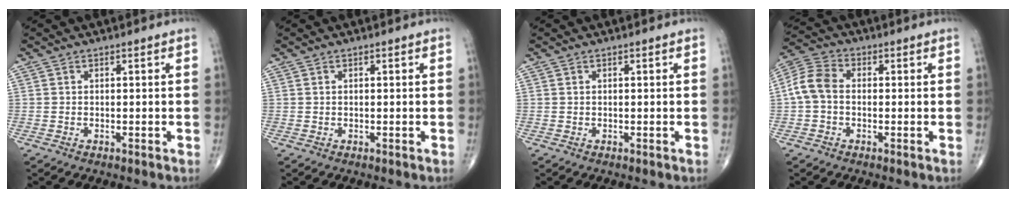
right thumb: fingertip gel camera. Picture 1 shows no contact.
{"total": 0.0}
{"total": 0.0}
{"total": 6.7, "force": [-0.4, 4.7, 4.7], "torque": [-0.094, 0.020, -0.021]}